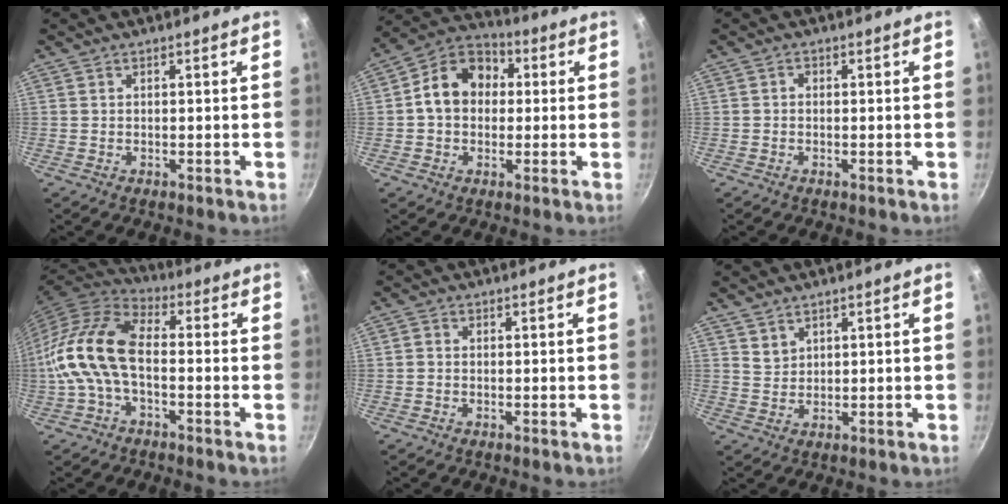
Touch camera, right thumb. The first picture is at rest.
{"total": 12.1, "force": [1.1, 9.5, 7.4], "torque": [-0.087, 0.031, -0.004]}
{"total": 0.9, "force": [-0.2, 0.7, 0.4], "torque": [-0.007, 0.005, -0.004]}
{"total": 13.6, "force": [-2.2, 7.8, 11.0], "torque": [-0.214, 0.038, -0.059]}
{"total": 0.7, "force": [-0.1, 0.6, 0.3], "torque": [-0.006, 0.003, -0.003]}
{"total": 2.4, "force": [1.8, 1.4, 0.5], "torque": [0.001, -0.002, 0.040]}